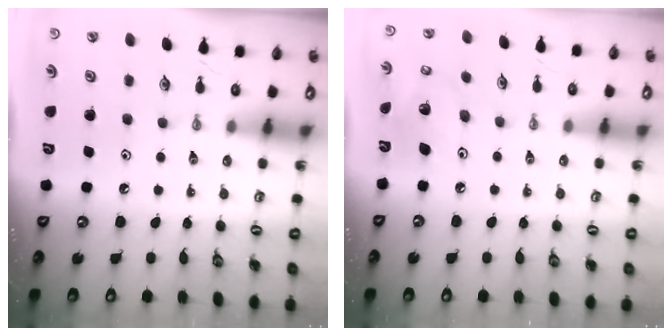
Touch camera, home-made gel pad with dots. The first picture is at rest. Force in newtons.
{"total": 7.7, "press": 7.5, "slide": 1.7}